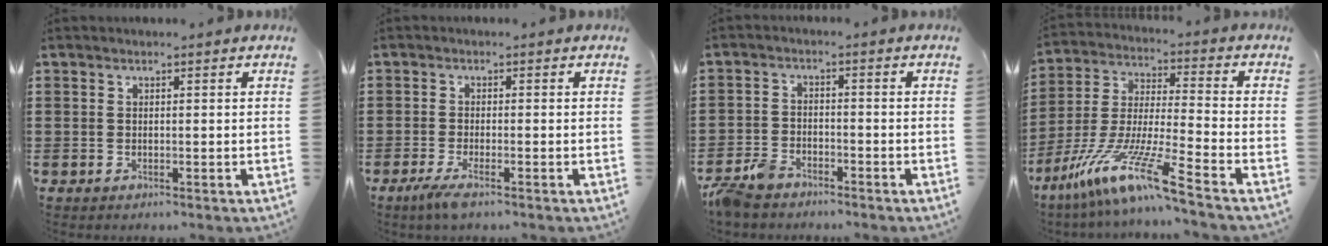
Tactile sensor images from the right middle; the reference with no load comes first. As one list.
[{"total": 2.5, "force": [-1.5, 0.1, 2.0], "torque": [-0.046, -0.009, -0.031]}, {"total": 4.2, "force": [-3.8, 1.5, 1.2], "torque": [-0.047, 0.001, -0.083]}, {"total": 12.4, "force": [-9.4, -0.3, 8.1], "torque": [-0.174, -0.009, -0.187]}]